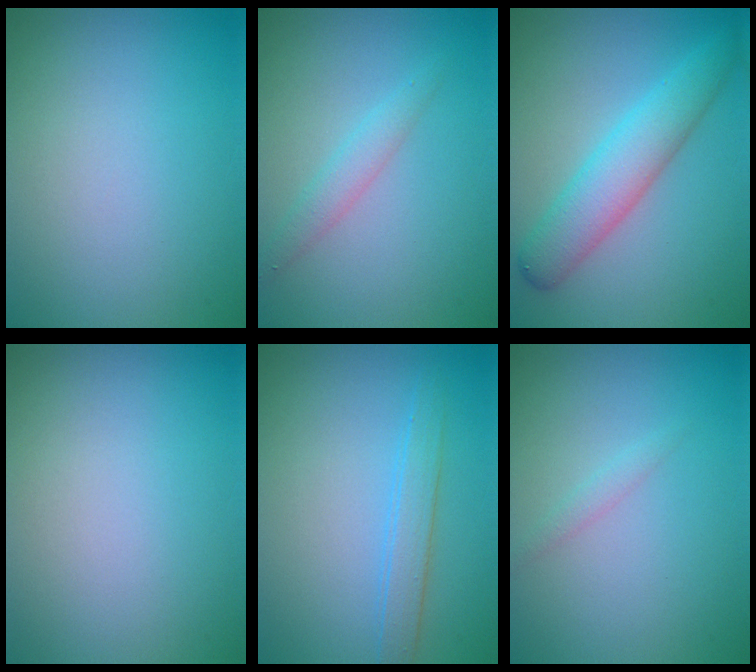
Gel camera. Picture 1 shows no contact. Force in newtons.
{"total": 1.7, "press": 1.7, "slide": 0.1}
{"total": 4.8, "press": 4.8, "slide": 0.1}
{"total": 0.0}
{"total": 2.1, "press": 2.1, "slide": 0.1}
{"total": 0.8, "press": 0.8, "slide": 0.0}